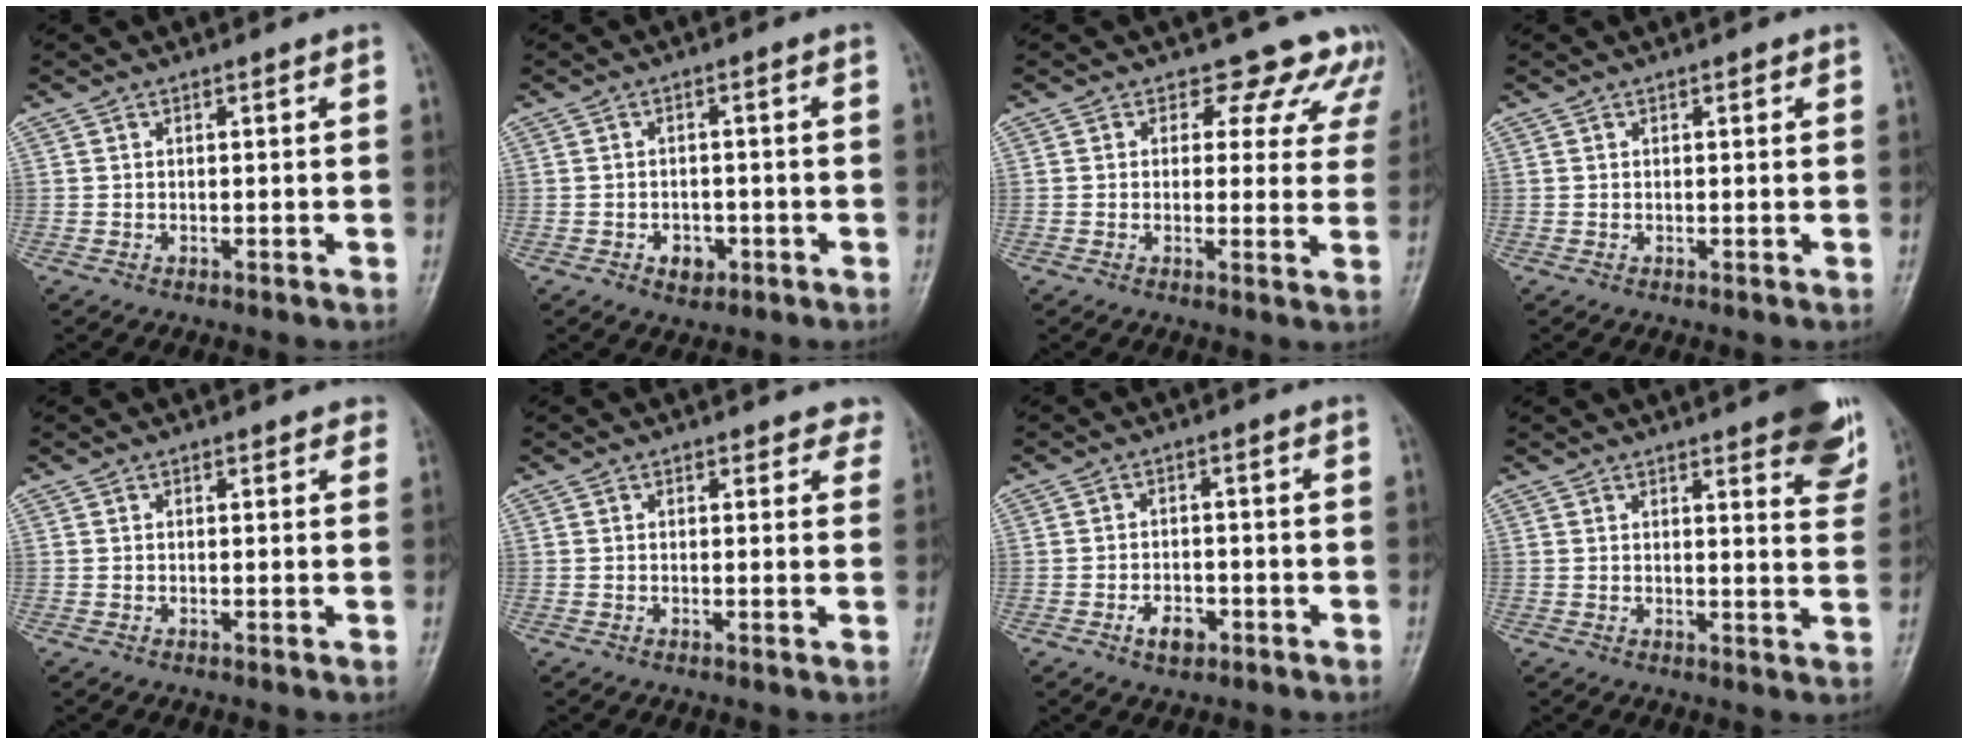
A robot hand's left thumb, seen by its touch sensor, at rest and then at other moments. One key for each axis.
{"total": 3.5, "fx": -1.5, "fy": 2.7, "fz": 1.8, "tx": -0.012, "ty": 0.008, "tz": -0.017}
{"total": 9.6, "fx": 8.1, "fy": 5.1, "fz": 1.3, "tx": 0.042, "ty": -0.035, "tz": 0.061}
{"total": 0.9, "fx": 0.5, "fy": 0.4, "fz": 0.6, "tx": -0.003, "ty": -0.001, "tz": 0.004}
{"total": 1.5, "fx": 1.1, "fy": 0.8, "fz": 0.5, "tx": 0.010, "ty": -0.002, "tz": 0.006}
{"total": 3.7, "fx": 3.1, "fy": 1.8, "fz": 0.5, "tx": 0.034, "ty": -0.013, "tz": 0.018}
{"total": 4.0, "fx": -1.9, "fy": 2.5, "fz": 2.4, "tx": -0.031, "ty": 0.010, "tz": -0.032}
{"total": 11.1, "fx": 7.2, "fy": 3.0, "fz": 7.8, "tx": -0.065, "ty": -0.034, "tz": 0.080}